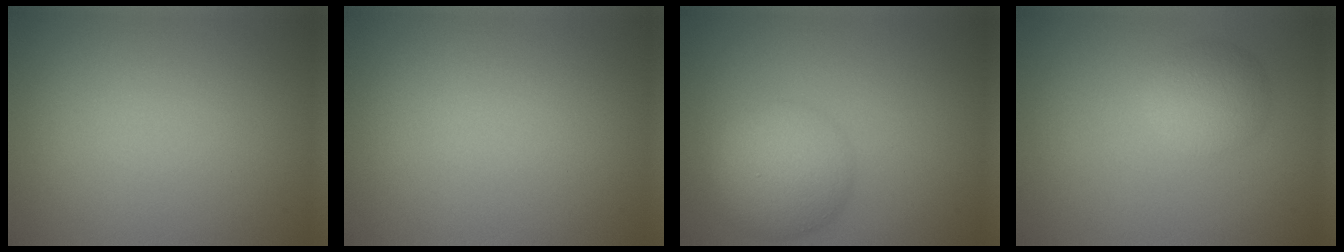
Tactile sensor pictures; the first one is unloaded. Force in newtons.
{"total": 0.0}
{"total": 5.2, "press": 5.2, "slide": 0.2}
{"total": 3.0, "press": 3.0, "slide": 0.0}